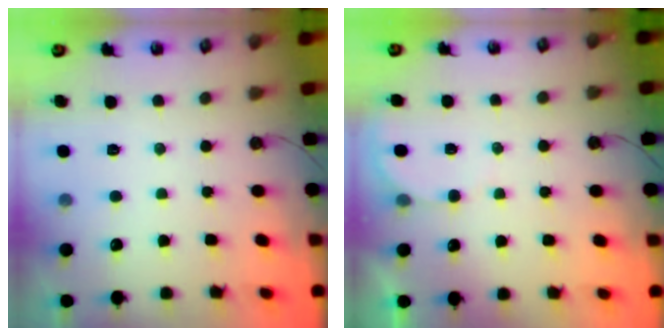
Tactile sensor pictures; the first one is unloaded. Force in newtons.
{"total": 2.2, "press": 2.2, "slide": 0.2}